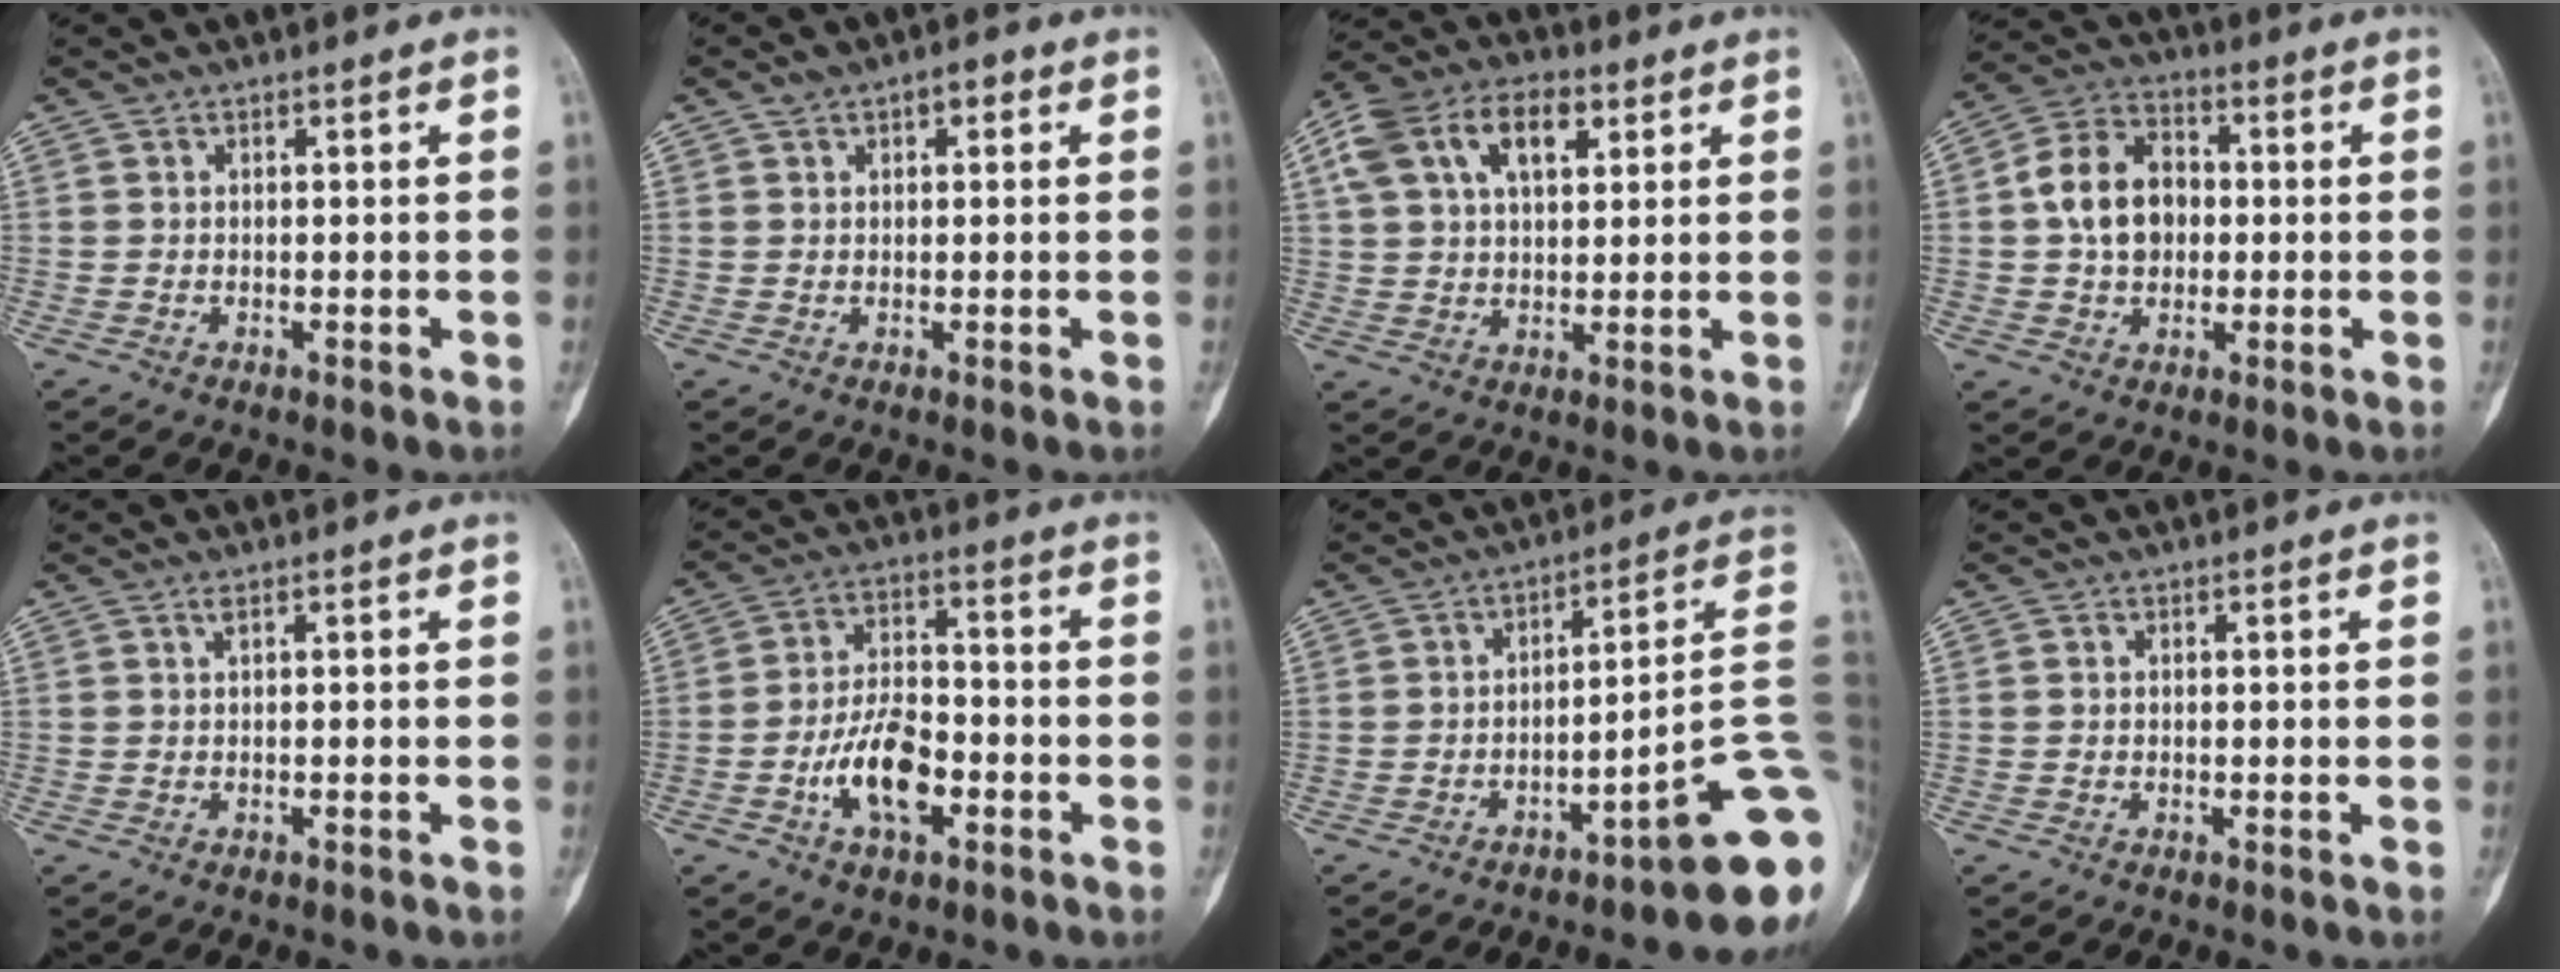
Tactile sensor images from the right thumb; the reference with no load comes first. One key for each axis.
{"total": 3.7, "fx": 1.6, "fy": 2.1, "fz": 2.6, "tx": -0.033, "ty": 0.012, "tz": 0.022}
{"total": 13.8, "fx": 5.3, "fy": 8.2, "fz": 9.7, "tx": -0.173, "ty": 0.013, "tz": 0.095}
{"total": 11.3, "fx": 0.5, "fy": 8.4, "fz": 7.5, "tx": -0.109, "ty": 0.023, "tz": 0.000}
{"total": 0.6, "fx": 0.0, "fy": 0.1, "fz": 0.6, "tx": -0.017, "ty": 0.002, "tz": 0.001}
{"total": 11.1, "fx": -3.8, "fy": 5.7, "fz": 8.7, "tx": -0.148, "ty": 0.028, "tz": -0.069}
{"total": 16.4, "fx": -6.6, "fy": 2.7, "fz": 14.8, "tx": -0.125, "ty": 0.073, "tz": -0.081}
{"total": 0.0}